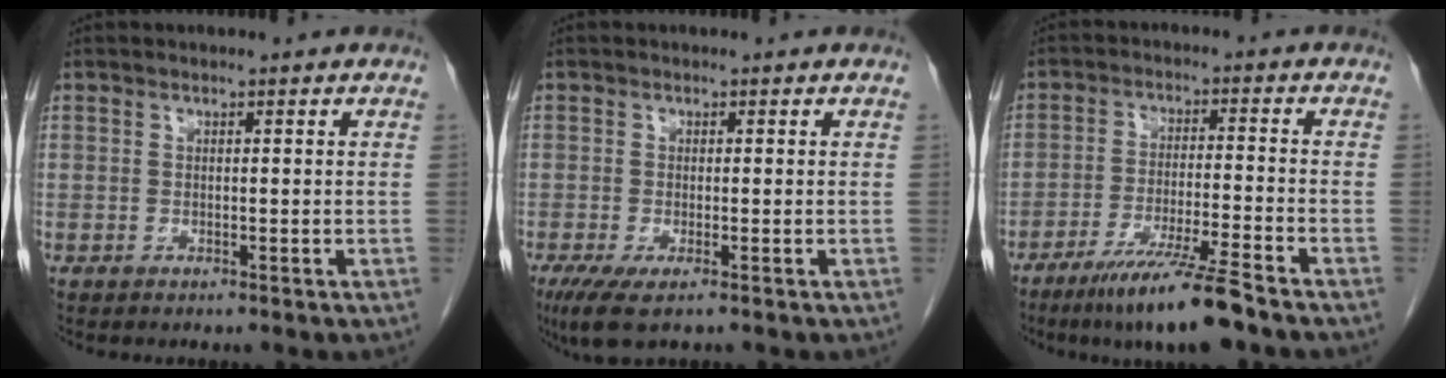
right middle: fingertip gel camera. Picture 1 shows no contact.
{"total": 4.3, "force": [-2.5, 0.9, 3.4], "torque": [-0.063, -0.015, -0.042]}
{"total": 9.8, "force": [-7.3, -0.7, 6.5], "torque": [-0.113, -0.033, -0.129]}